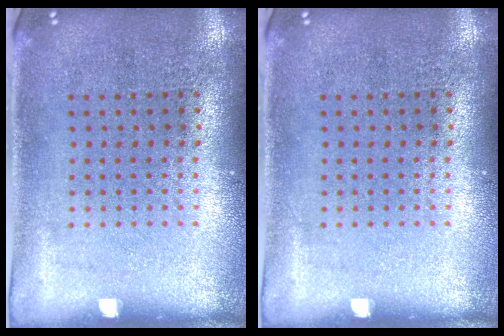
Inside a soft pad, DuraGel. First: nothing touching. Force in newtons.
{"total": 0.0}